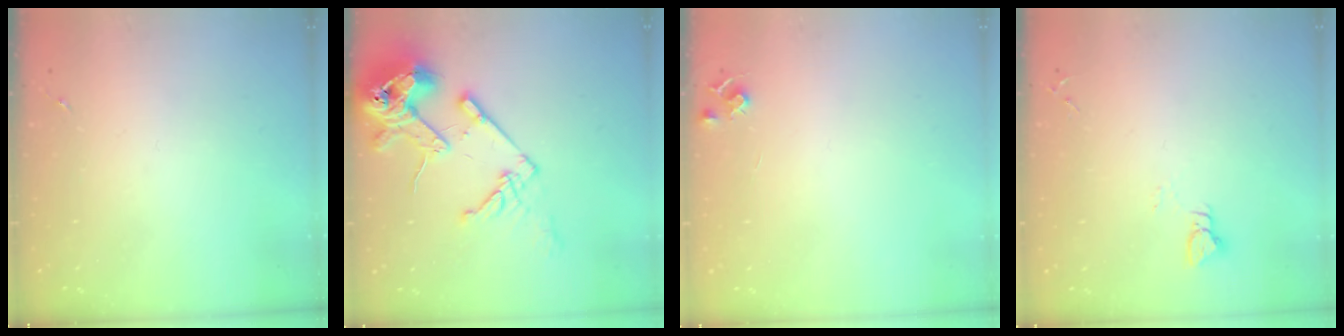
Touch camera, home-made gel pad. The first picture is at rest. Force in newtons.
{"total": 18.6, "press": 18.4, "slide": 2.2}
{"total": 5.2, "press": 5.2, "slide": 0.7}
{"total": 2.9, "press": 2.9, "slide": 0.3}